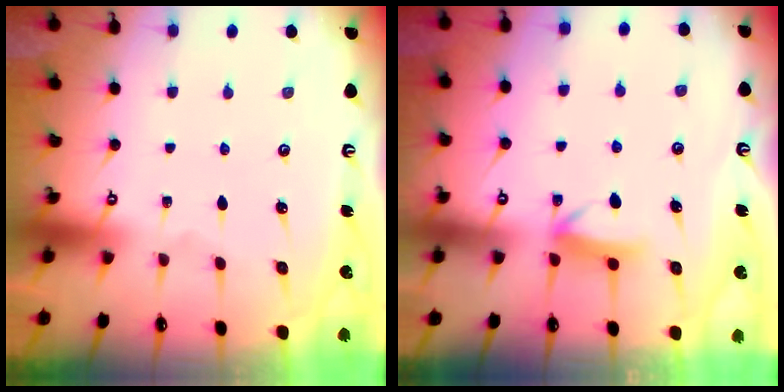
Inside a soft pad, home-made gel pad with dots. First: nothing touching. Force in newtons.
{"total": 5.9, "press": 5.9, "slide": 0.8}